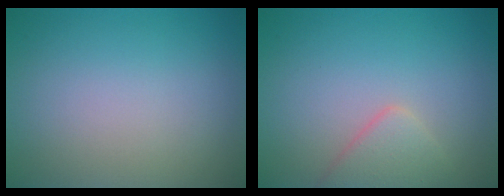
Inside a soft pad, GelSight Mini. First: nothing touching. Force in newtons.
{"total": 2.4, "press": 2.4, "slide": 0.1}